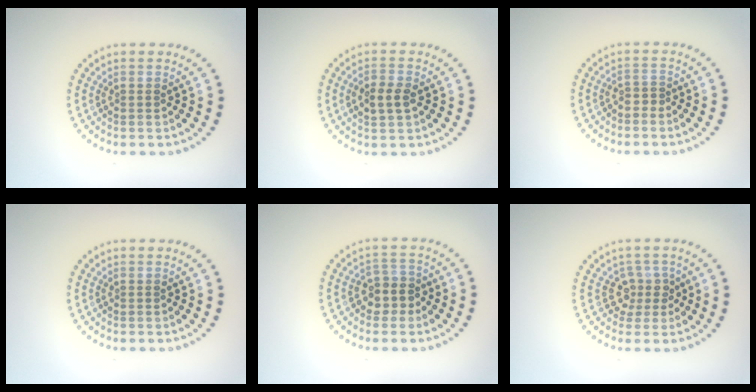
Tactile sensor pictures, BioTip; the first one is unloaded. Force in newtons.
{"total": 2.4, "press": 2.4, "slide": 0.2}
{"total": 0.6, "press": 0.4, "slide": 0.5}
{"total": 0.0}
{"total": 2.6, "press": 2.2, "slide": 1.3}
{"total": 2.2, "press": 1.6, "slide": 1.5}